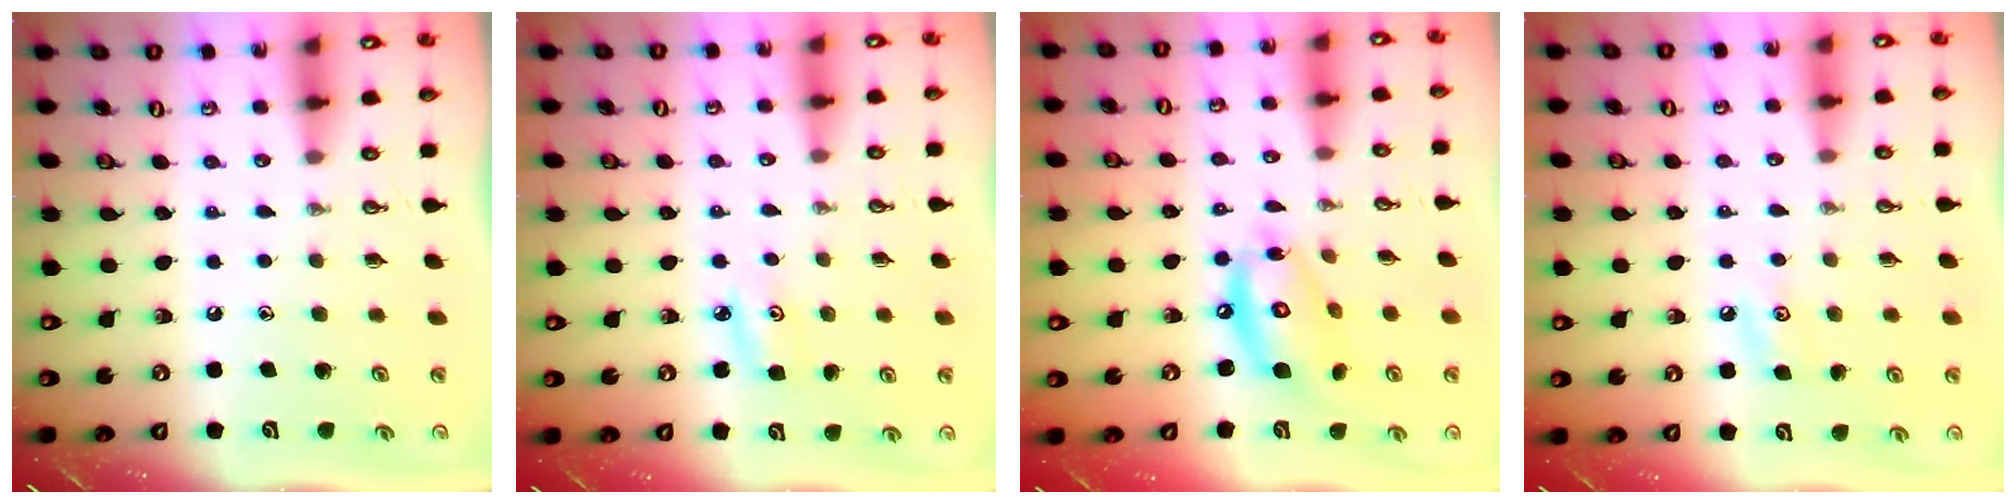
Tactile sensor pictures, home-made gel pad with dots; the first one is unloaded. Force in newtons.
{"total": 4.8, "press": 4.8, "slide": 0.4}
{"total": 13.6, "press": 13.6, "slide": 1.2}
{"total": 4.7, "press": 4.6, "slide": 0.7}